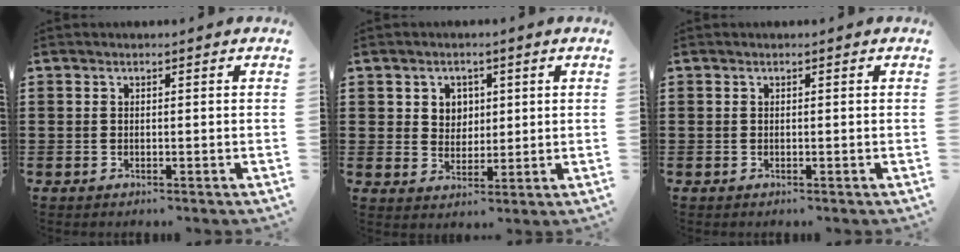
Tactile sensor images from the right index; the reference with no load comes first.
{"total": 3.6, "force": [1.5, 3.2, 0.6], "torque": [-0.020, 0.010, 0.024]}
{"total": 0.0}